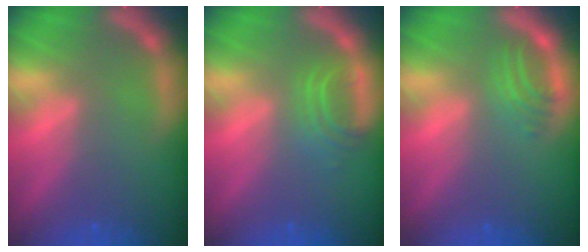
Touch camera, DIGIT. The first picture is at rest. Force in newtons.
{"total": 2.9}
{"total": 2.5}